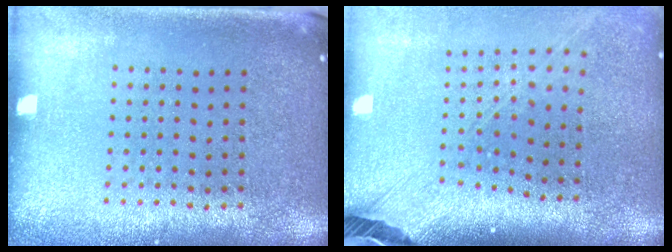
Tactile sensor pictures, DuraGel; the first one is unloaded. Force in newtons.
{"total": 2.7, "press": 2.0, "slide": 1.9}